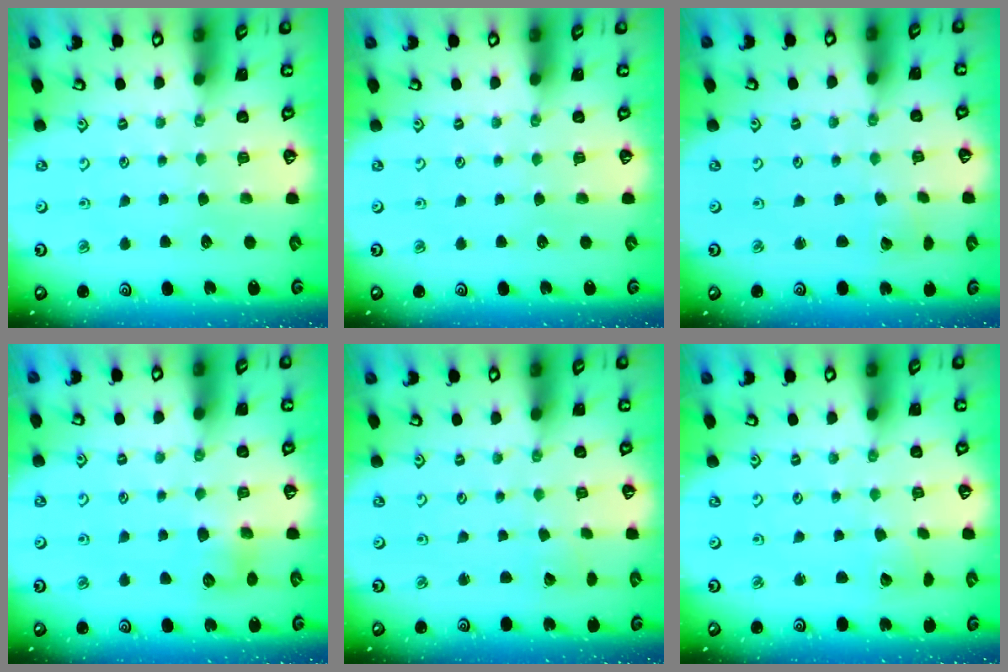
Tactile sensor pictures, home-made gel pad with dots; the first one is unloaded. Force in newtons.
{"total": 0.0}
{"total": 1.5, "press": 1.5, "slide": 0.0}
{"total": 6.7, "press": 6.7, "slide": 0.9}
{"total": 2.4, "press": 2.4, "slide": 0.2}
{"total": 2.7, "press": 2.7, "slide": 0.2}